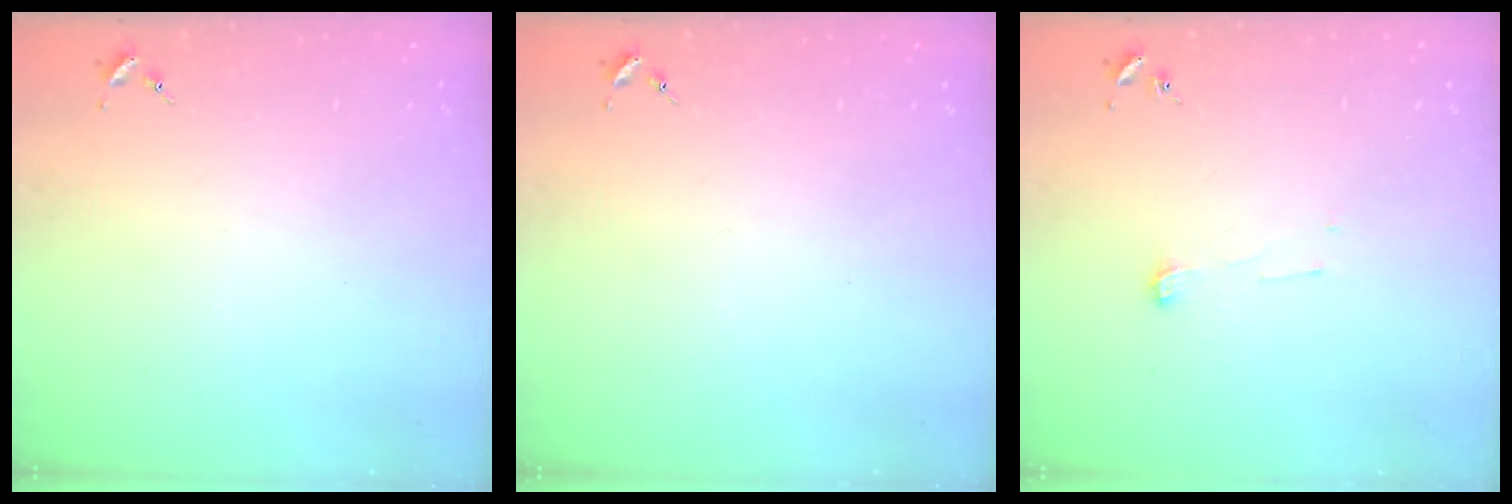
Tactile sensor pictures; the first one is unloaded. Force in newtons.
{"total": 0.0}
{"total": 3.6, "press": 3.6, "slide": 0.3}